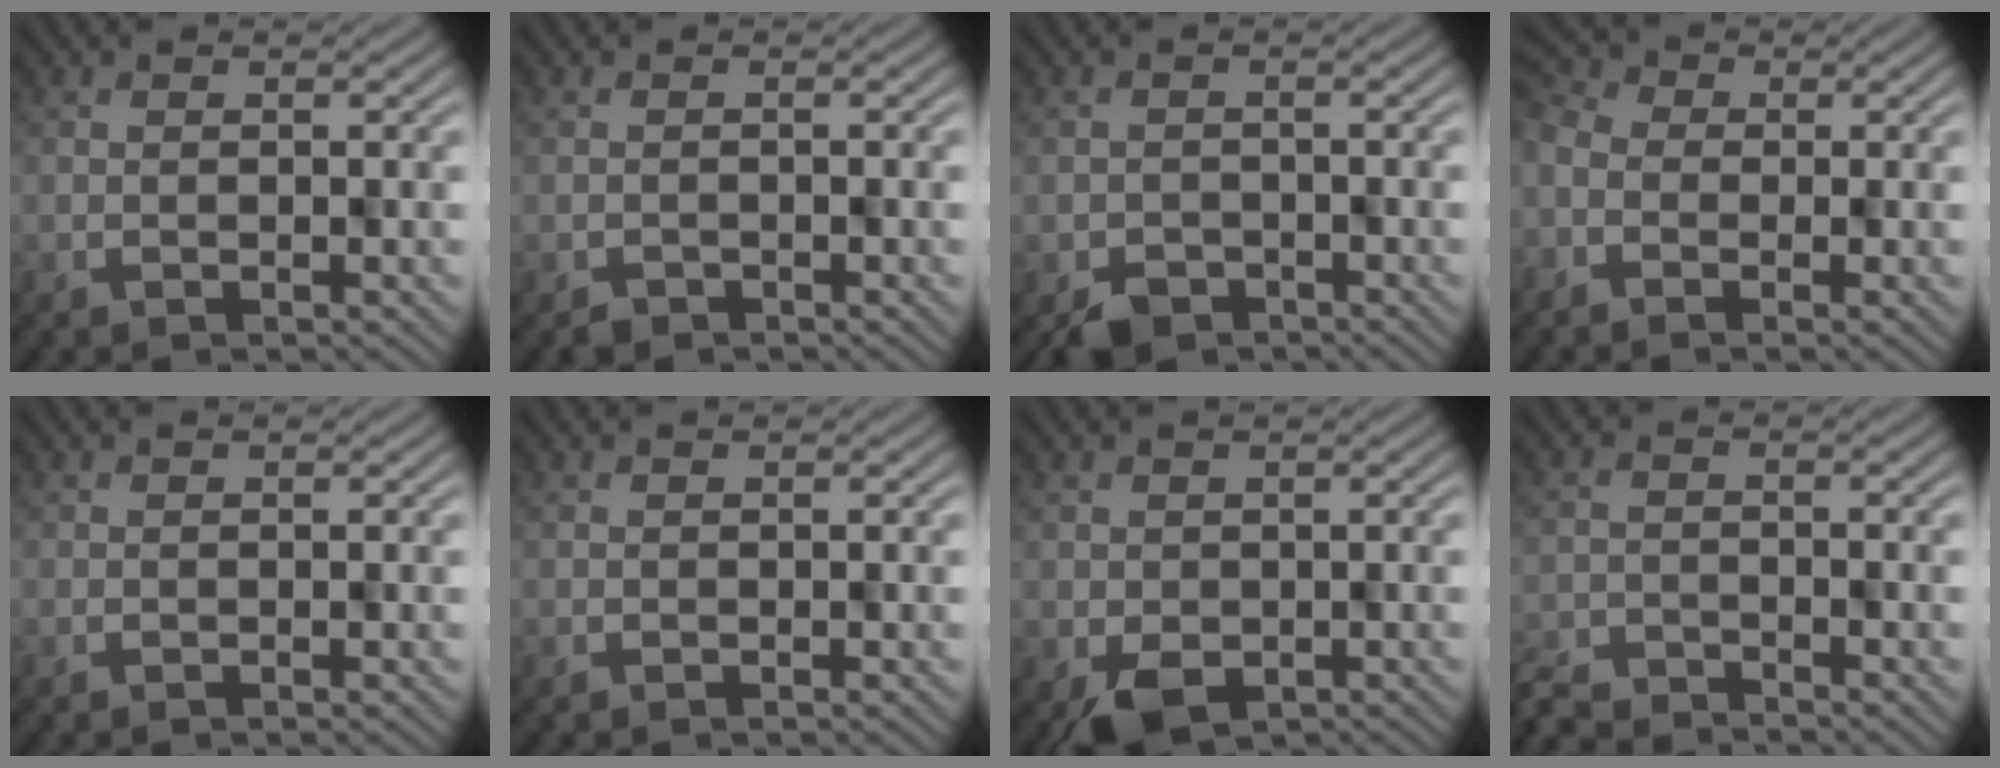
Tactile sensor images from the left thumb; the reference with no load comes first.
{"total": 1.0, "force": [-0.8, 0.6, 0.0], "torque": [0.004, 0.000, -0.015]}
{"total": 3.2, "force": [-2.3, 2.0, 0.8], "torque": [-0.011, -0.008, -0.039]}
{"total": 4.3, "force": [-2.2, 3.1, 2.2], "torque": [-0.057, -0.012, -0.045]}
{"total": 0.0}
{"total": 0.0}
{"total": 4.0, "force": [-1.8, 2.9, 2.2], "torque": [-0.033, -0.015, -0.024]}
{"total": 4.3, "force": [-4.2, 0.8, 0.7], "torque": [-0.023, -0.012, -0.083]}